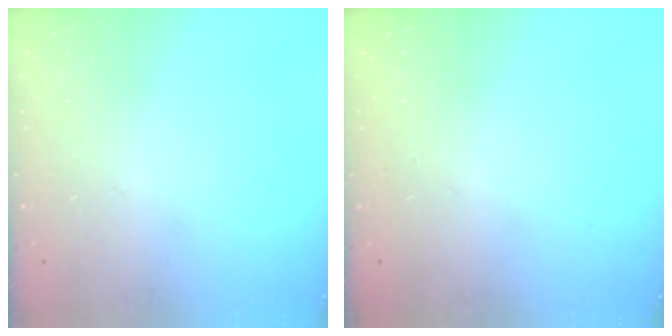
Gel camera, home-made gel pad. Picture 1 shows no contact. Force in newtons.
{"total": 0.0}